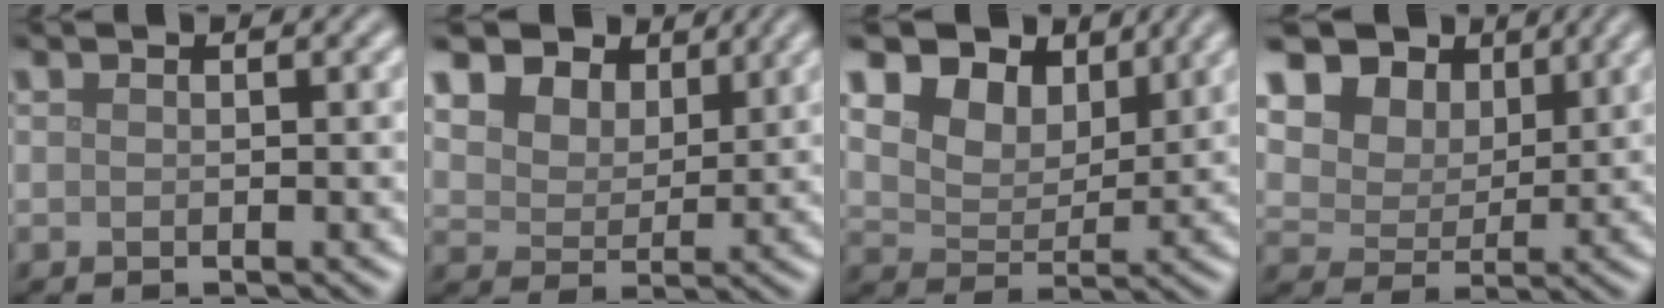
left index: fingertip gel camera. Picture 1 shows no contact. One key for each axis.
{"total": 9.6, "fx": 6.1, "fy": 6.3, "fz": 3.9, "tx": -0.097, "ty": 0.014, "tz": 0.105}
{"total": 8.3, "fx": 5.3, "fy": 5.1, "fz": 3.8, "tx": -0.096, "ty": 0.002, "tz": 0.097}
{"total": 12.7, "fx": 7.1, "fy": 8.6, "fz": 6.1, "tx": -0.130, "ty": 0.021, "tz": 0.127}